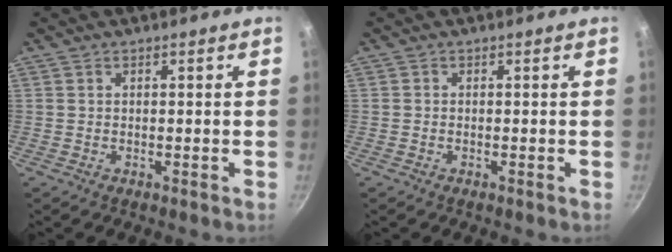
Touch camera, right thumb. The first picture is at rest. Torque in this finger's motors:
{"motor_torque": [-0.08, 0.27, 0.31, -0.03, 0.01]}